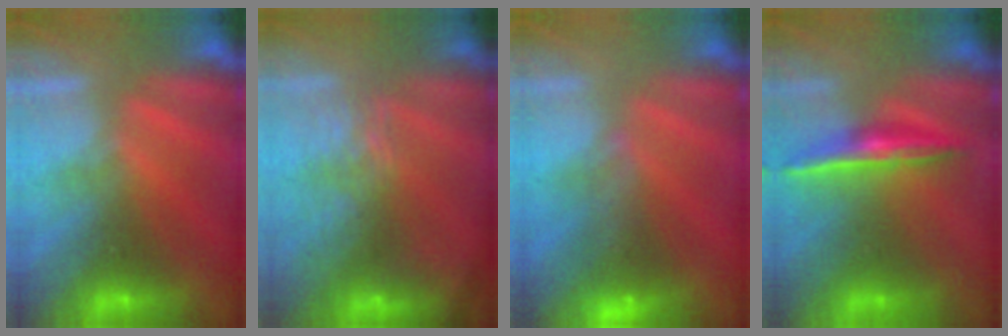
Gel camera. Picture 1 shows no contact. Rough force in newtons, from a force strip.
{"total": 8.1}
{"total": 7.7}
{"total": 1.5}